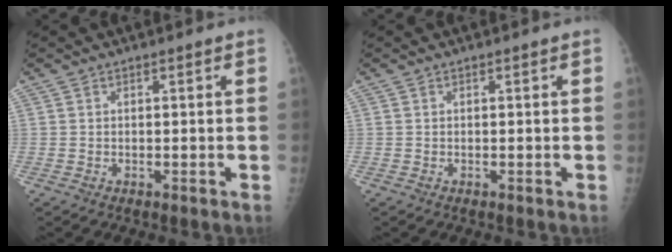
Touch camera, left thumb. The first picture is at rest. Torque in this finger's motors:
{"motor_torque": [-0.16, -0.01, -0.20, -0.13, -0.03]}